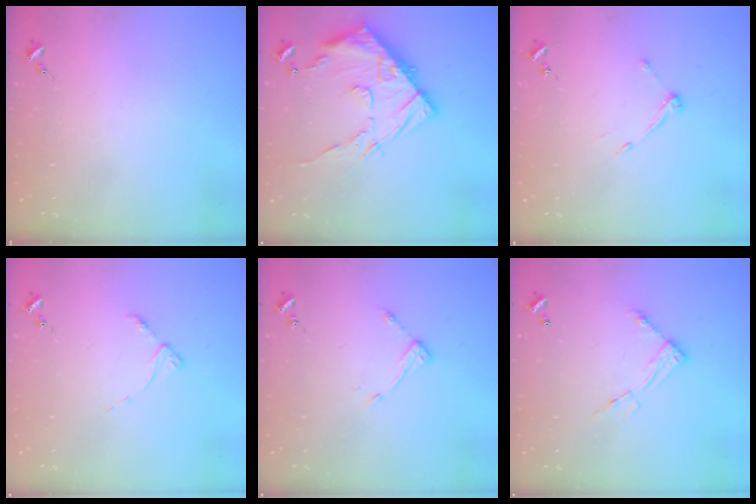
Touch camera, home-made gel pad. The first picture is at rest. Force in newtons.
{"total": 17.0, "press": 16.9, "slide": 1.5}
{"total": 6.2, "press": 6.2, "slide": 0.5}
{"total": 4.4, "press": 4.3, "slide": 0.7}
{"total": 7.9, "press": 7.9, "slide": 0.3}
{"total": 8.7, "press": 8.7, "slide": 0.4}